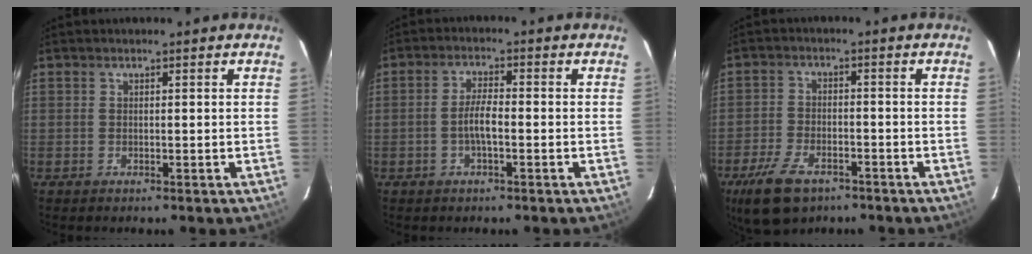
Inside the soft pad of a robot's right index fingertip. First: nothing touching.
{"total": 3.9, "force": [-1.2, 0.9, 3.6], "torque": [-0.072, 0.004, -0.022]}
{"total": 10.4, "force": [-6.6, 5.2, 6.0], "torque": [-0.148, -0.012, -0.119]}